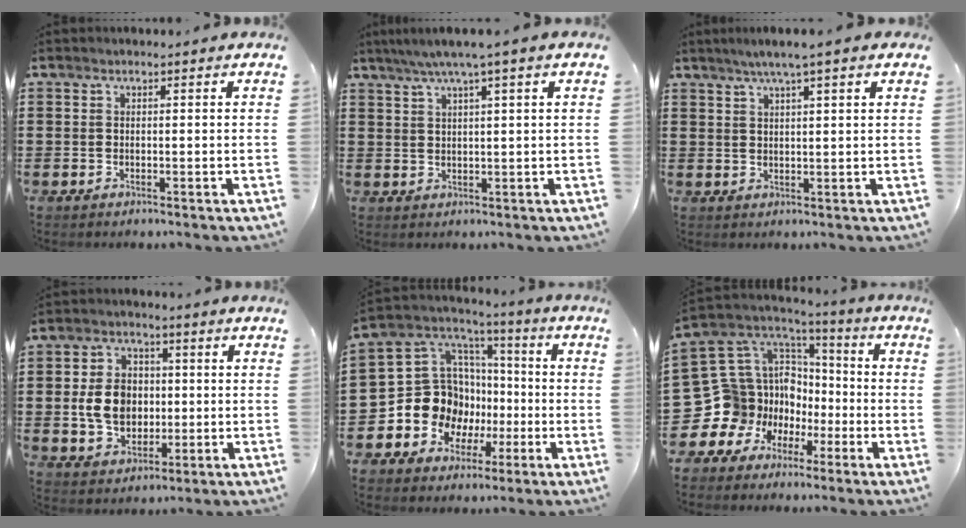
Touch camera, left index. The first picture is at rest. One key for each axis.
{"total": 3.5, "fx": 1.9, "fy": -0.4, "fz": 2.9, "tx": -0.060, "ty": 0.000, "tz": 0.031}
{"total": 3.5, "fx": 2.3, "fy": -0.3, "fz": 2.6, "tx": -0.055, "ty": 0.000, "tz": 0.039}
{"total": 7.9, "fx": -0.2, "fy": 6.2, "fz": 5.0, "tx": -0.118, "ty": 0.010, "tz": -0.010}
{"total": 13.4, "fx": -3.1, "fy": 12.1, "fz": 4.9, "tx": -0.146, "ty": -0.007, "tz": -0.049}
{"total": 13.5, "fx": -3.6, "fy": 12.8, "fz": 2.0, "tx": -0.116, "ty": -0.031, "tz": -0.031}